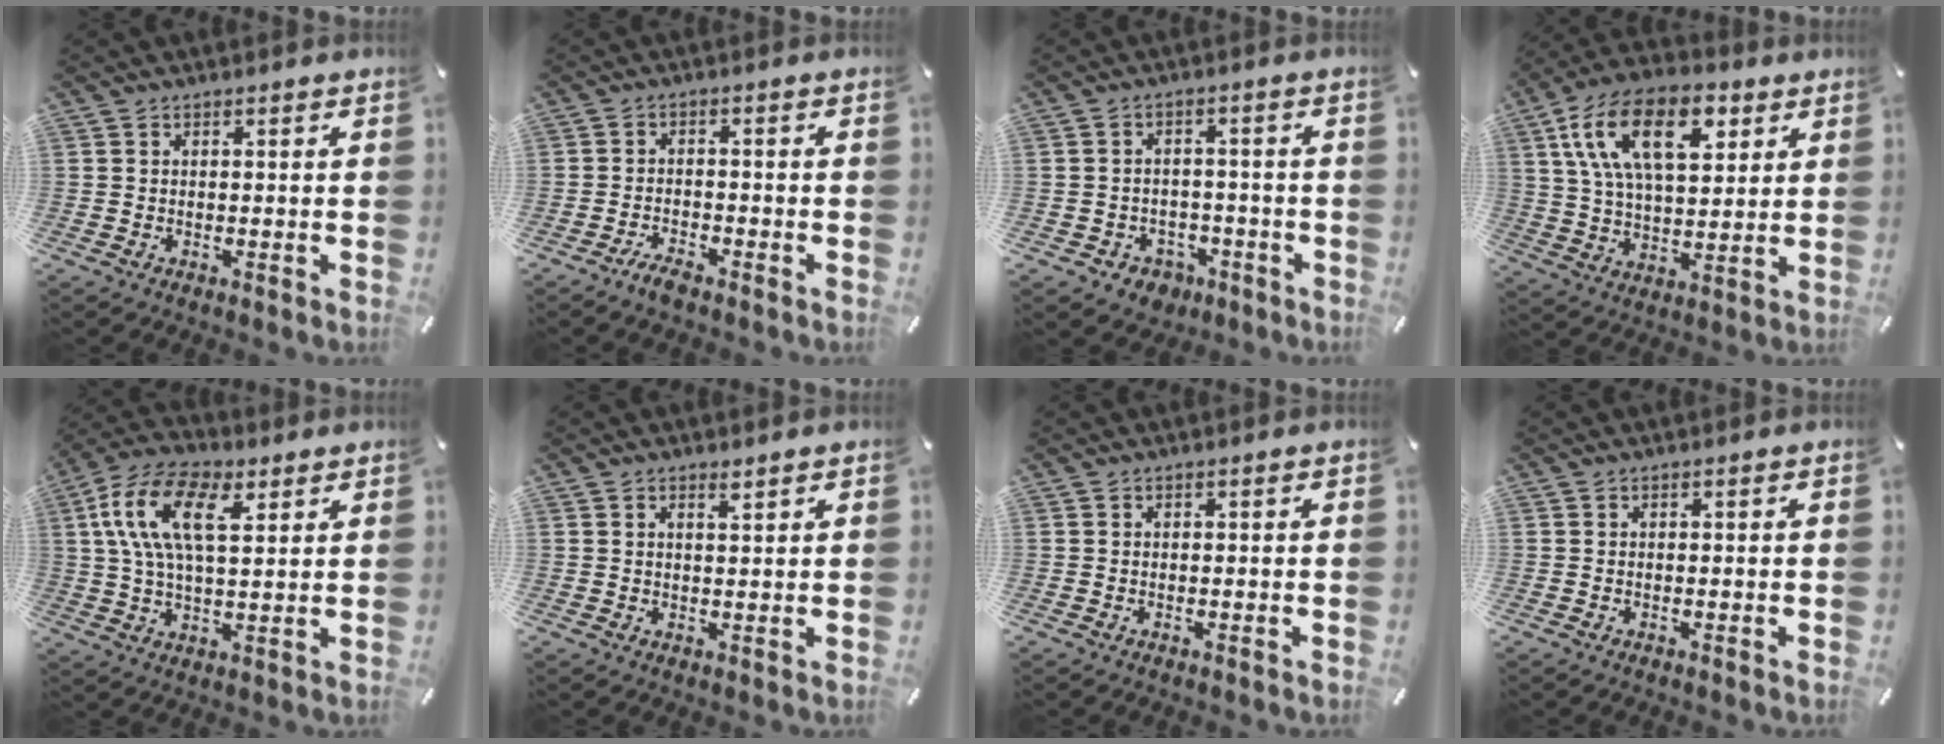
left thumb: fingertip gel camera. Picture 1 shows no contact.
{"total": 2.9, "force": [-2.6, 0.6, 1.2], "torque": [-0.026, 0.013, -0.052]}
{"total": 4.5, "force": [-2.2, 3.8, 1.0], "torque": [-0.017, 0.013, -0.037]}
{"total": 18.6, "force": [7.9, 10.1, 13.5], "torque": [-0.266, -0.011, 0.130]}
{"total": 15.0, "force": [5.8, 7.6, 11.6], "torque": [-0.264, 0.002, 0.101]}
{"total": 1.5, "force": [1.3, 0.2, 0.7], "torque": [-0.016, -0.002, 0.024]}
{"total": 0.0}
{"total": 0.0}